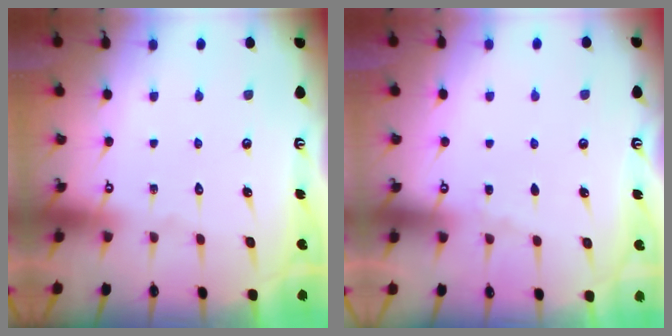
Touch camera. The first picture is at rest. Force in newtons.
{"total": 2.5, "press": 2.4, "slide": 0.4}